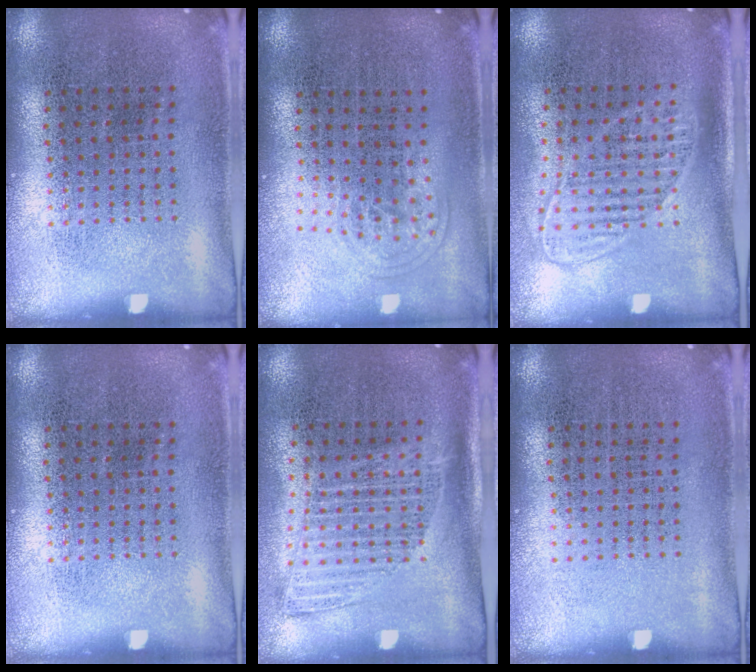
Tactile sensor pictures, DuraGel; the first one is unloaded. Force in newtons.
{"total": 1.0, "press": 0.6, "slide": 0.8}
{"total": 1.4, "press": 1.1, "slide": 0.7}
{"total": 0.0}
{"total": 1.3, "press": 1.1, "slide": 0.7}
{"total": 0.0}